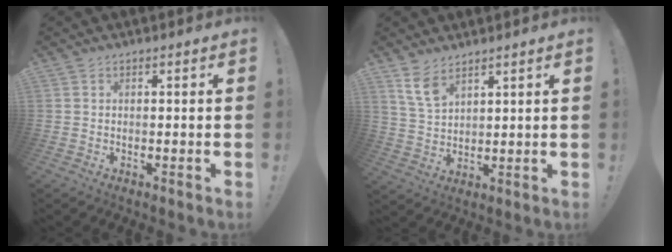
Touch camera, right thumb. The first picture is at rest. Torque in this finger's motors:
{"motor_torque": [0.48, 0.55, 0.28, -0.09, 0.14]}